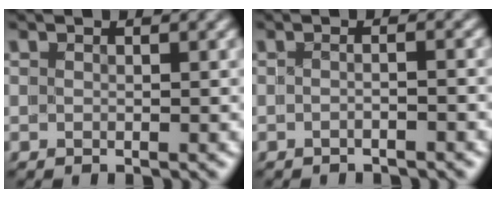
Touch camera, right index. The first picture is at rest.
{"total": 1.6, "force": [-1.2, -1.0, 0.1], "torque": [0.004, 0.002, -0.022]}